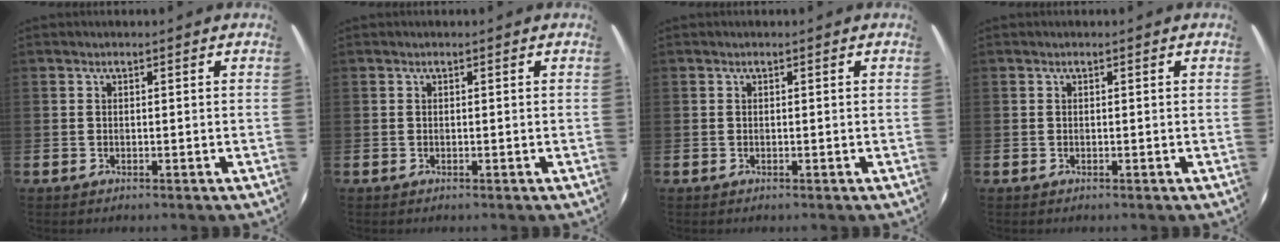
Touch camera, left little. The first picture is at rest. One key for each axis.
{"total": 0.0}
{"total": 0.0}
{"total": 0.0}